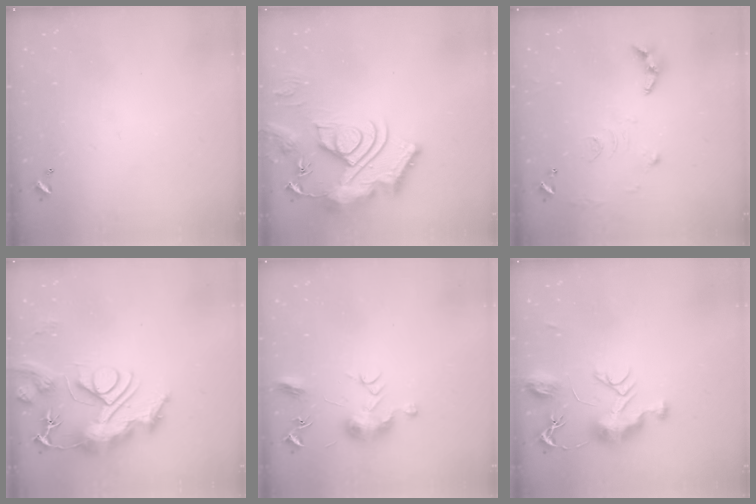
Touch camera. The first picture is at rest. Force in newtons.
{"total": 18.5, "press": 18.4, "slide": 1.9}
{"total": 11.1, "press": 11.0, "slide": 1.0}
{"total": 13.2, "press": 13.1, "slide": 1.3}
{"total": 9.7, "press": 9.7, "slide": 0.3}
{"total": 9.5, "press": 9.4, "slide": 1.4}